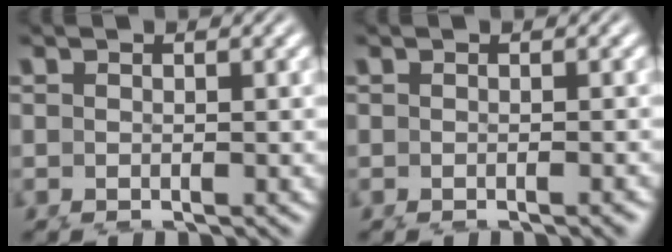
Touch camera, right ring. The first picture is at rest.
{"total": 0.6, "force": [-0.4, -0.1, 0.4], "torque": [-0.007, 0.003, -0.006]}